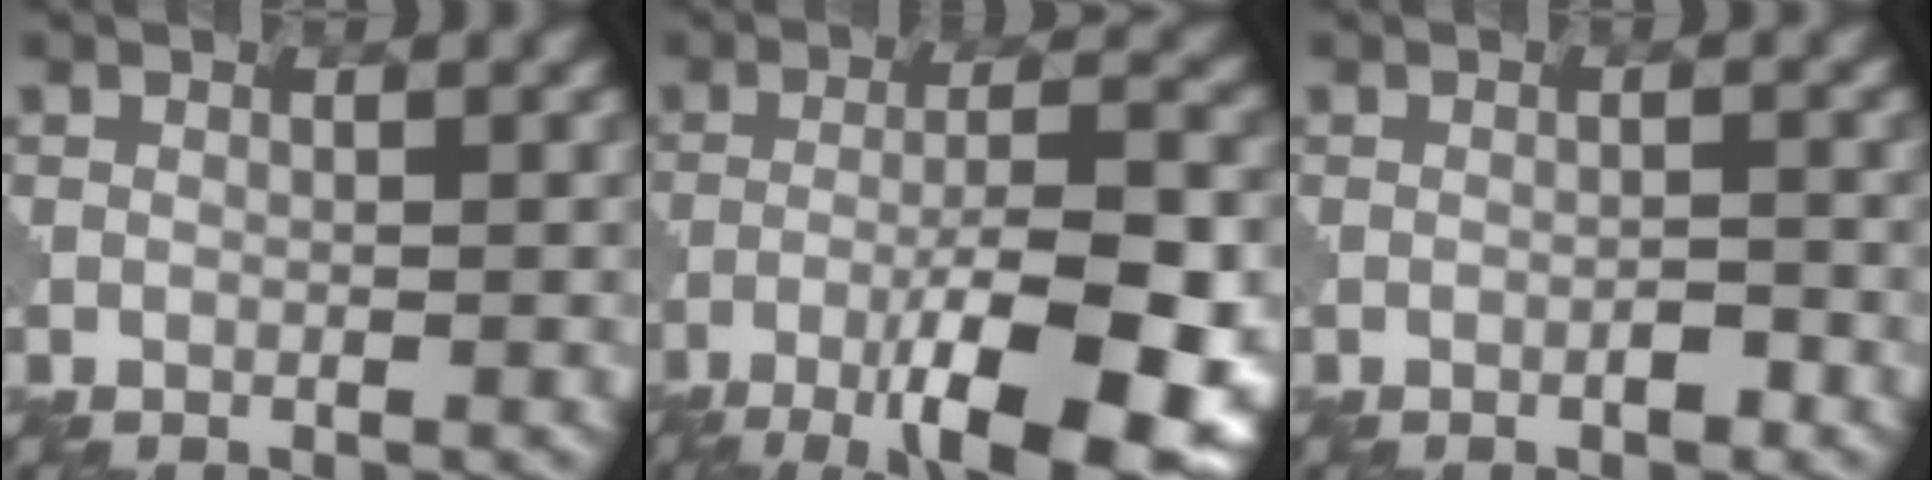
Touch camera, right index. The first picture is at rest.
{"total": 12.7, "force": [-6.3, 3.1, 10.6], "torque": [-0.172, -0.004, -0.099]}
{"total": 1.0, "force": [-0.7, 0.3, 0.7], "torque": [-0.011, 0.002, -0.012]}